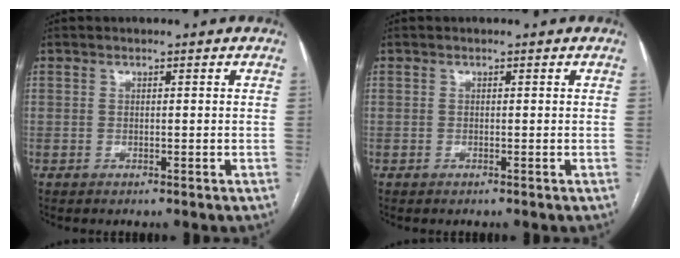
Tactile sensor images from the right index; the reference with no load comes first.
{"total": 0.0}